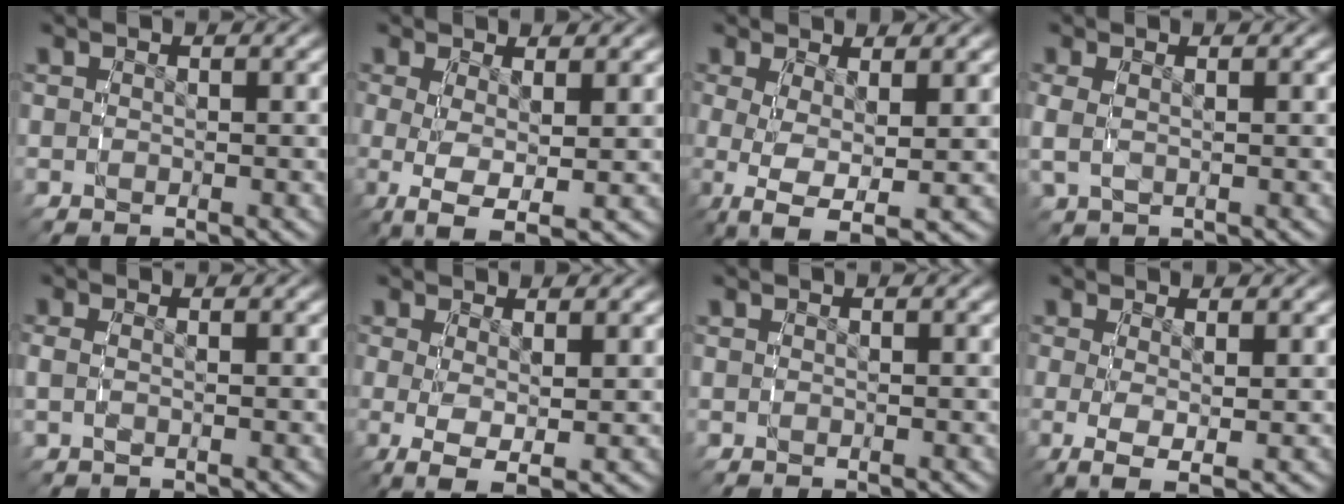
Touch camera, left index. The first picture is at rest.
{"total": 5.6, "force": [-1.7, 2.7, 4.6], "torque": [-0.110, -0.034, -0.010]}
{"total": 6.4, "force": [-2.1, 3.4, 5.0], "torque": [-0.122, -0.042, -0.016]}
{"total": 2.4, "force": [0.2, 1.8, 1.6], "torque": [-0.053, -0.006, 0.010]}
{"total": 1.5, "force": [-0.1, 0.9, 1.1], "torque": [-0.036, -0.002, -0.002]}
{"total": 4.2, "force": [-1.0, 1.9, 3.7], "torque": [-0.080, -0.026, -0.003]}
{"total": 0.0}
{"total": 3.3, "force": [-0.6, 1.3, 3.0], "torque": [-0.067, -0.021, 0.000]}